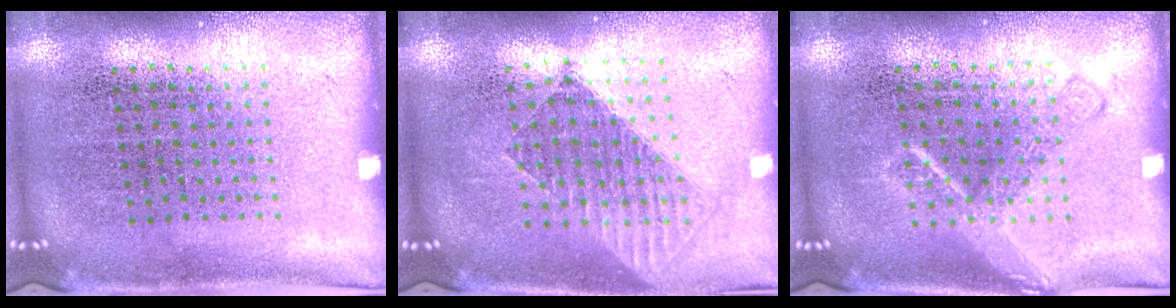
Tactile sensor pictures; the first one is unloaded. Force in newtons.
{"total": 1.6, "press": 1.3, "slide": 0.9}
{"total": 2.2, "press": 2.2, "slide": 0.4}